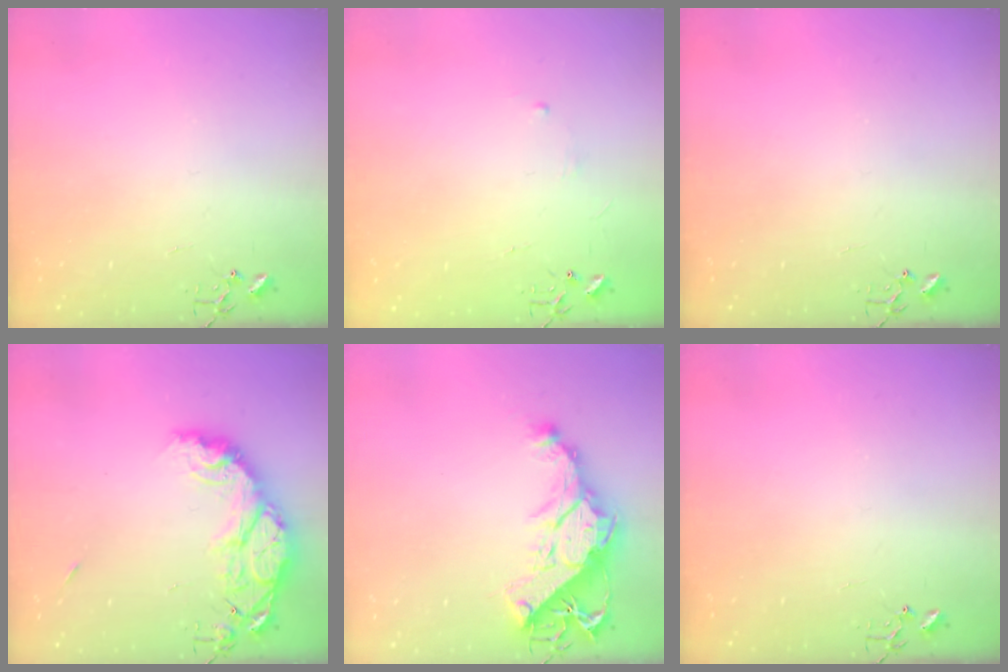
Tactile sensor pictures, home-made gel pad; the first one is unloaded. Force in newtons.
{"total": 2.9, "press": 2.8, "slide": 0.5}
{"total": 0.0}
{"total": 15.3, "press": 15.2, "slide": 1.3}
{"total": 15.6, "press": 15.4, "slide": 2.1}
{"total": 0.0}